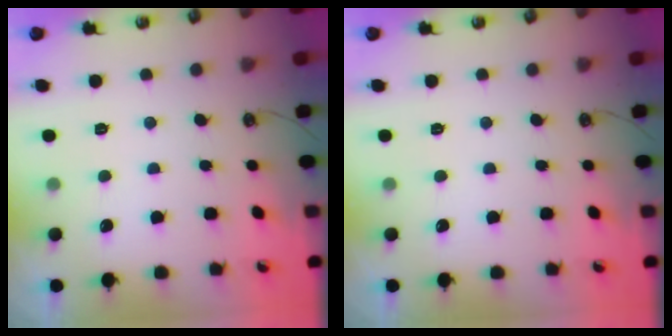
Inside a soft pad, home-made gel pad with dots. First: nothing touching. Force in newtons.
{"total": 0.0}